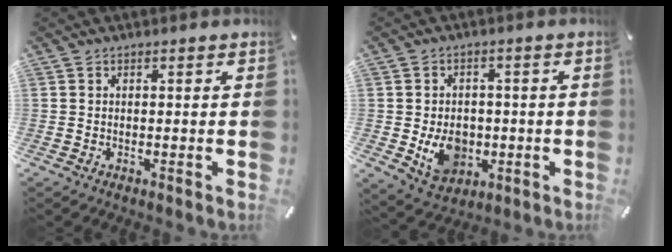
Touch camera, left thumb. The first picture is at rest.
{"total": 9.8, "force": [-1.8, 7.9, 5.5], "torque": [-0.096, 0.010, -0.028]}